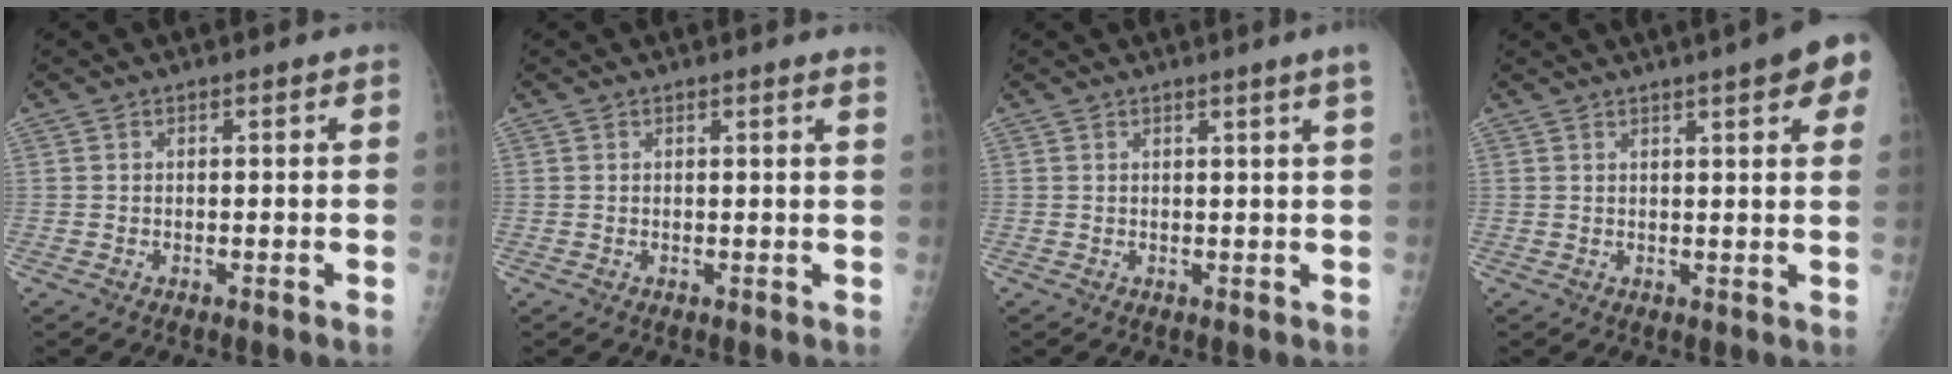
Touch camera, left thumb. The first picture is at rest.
{"total": 1.6, "force": [1.4, -0.3, 0.7], "torque": [-0.024, -0.010, 0.009]}
{"total": 2.6, "force": [1.5, -0.9, 1.8], "torque": [-0.026, -0.009, 0.025]}
{"total": 9.7, "force": [5.3, 1.9, 8.0], "torque": [-0.077, -0.004, 0.056]}